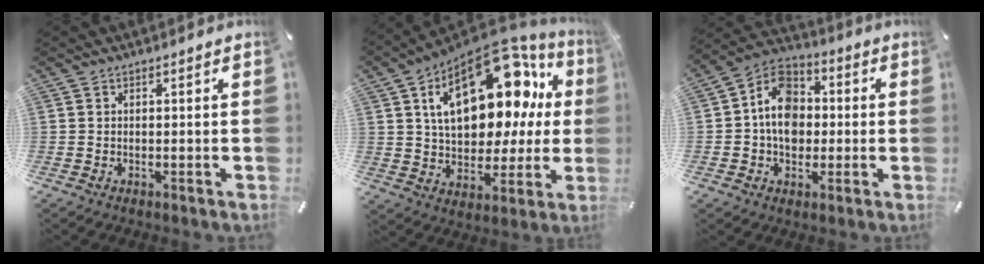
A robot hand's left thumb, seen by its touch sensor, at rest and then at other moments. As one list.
[{"total": 24.7, "force": [8.2, 14.2, 18.4], "torque": [-0.274, -0.045, 0.141]}, {"total": 11.2, "force": [-0.9, 9.3, 6.2], "torque": [-0.117, 0.017, -0.022]}]